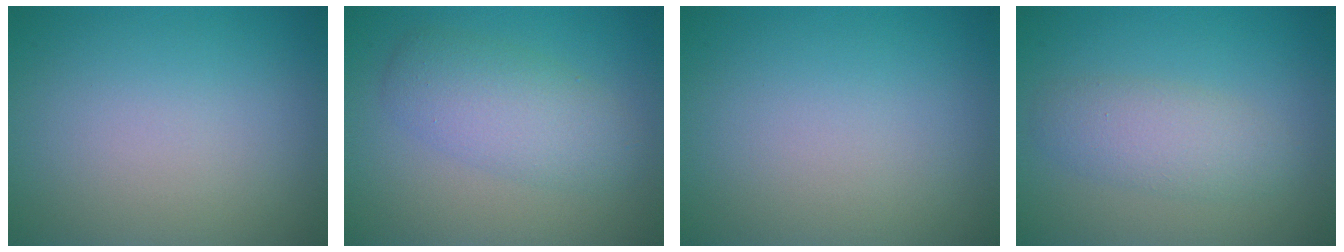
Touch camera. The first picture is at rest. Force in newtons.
{"total": 4.1, "press": 4.1, "slide": 0.1}
{"total": 0.0}
{"total": 2.0, "press": 1.9, "slide": 0.2}